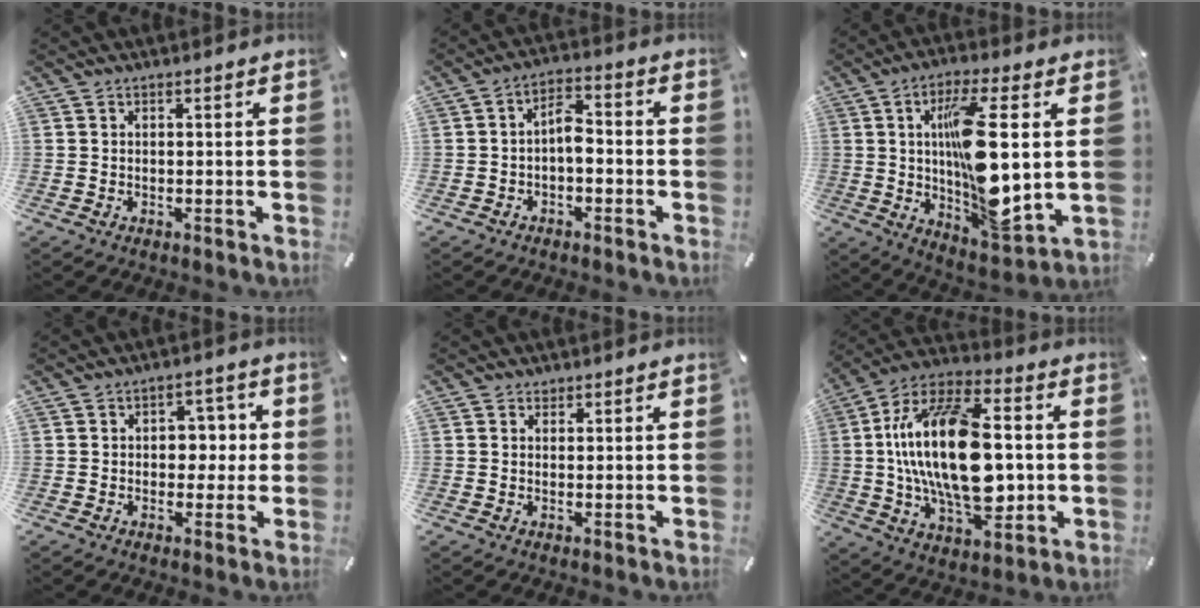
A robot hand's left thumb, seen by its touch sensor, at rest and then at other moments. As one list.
[{"total": 5.7, "force": [-1.7, 3.1, 4.5], "torque": [-0.077, 0.023, -0.030]}, {"total": 17.9, "force": [2.7, 5.2, 17.0], "torque": [-0.296, -0.024, 0.034]}, {"total": 6.4, "force": [0.0, 5.0, 4.0], "torque": [-0.043, 0.001, -0.010]}, {"total": 1.0, "force": [0.5, 0.9, 0.2], "torque": [0.005, 0.000, 0.006]}, {"total": 25.1, "force": [0.3, 13.9, 20.9], "torque": [-0.412, -0.004, 0.003]}]